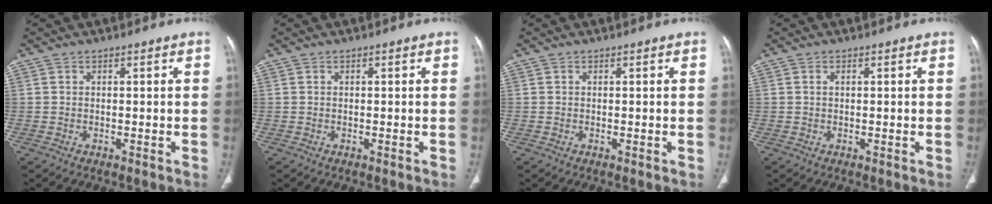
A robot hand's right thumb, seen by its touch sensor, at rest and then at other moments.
{"total": 0.0}
{"total": 0.0}
{"total": 0.5, "force": [0.1, 0.3, 0.4], "torque": [-0.011, 0.004, 0.002]}